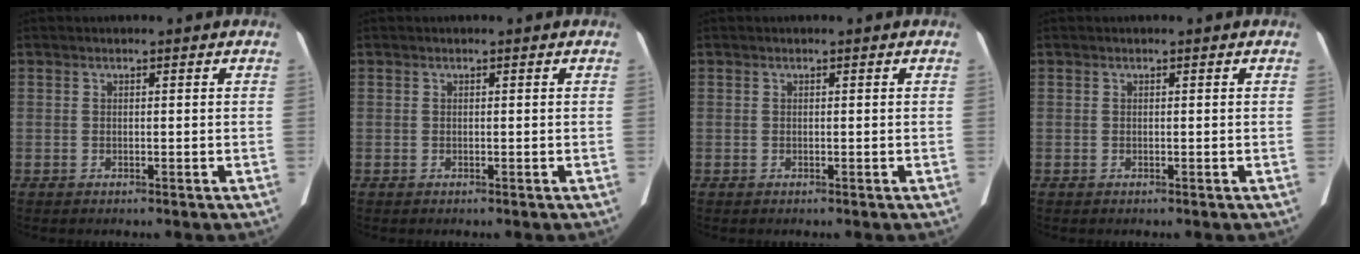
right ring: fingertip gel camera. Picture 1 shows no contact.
{"total": 0.0}
{"total": 0.0}
{"total": 0.0}